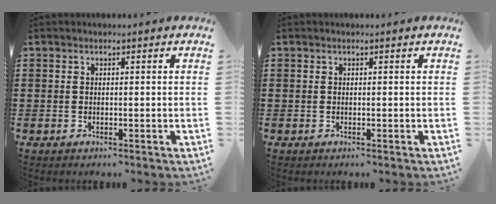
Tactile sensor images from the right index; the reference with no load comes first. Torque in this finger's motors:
{"motor_torque": [0.00, 0.00, 0.01, 0.00]}